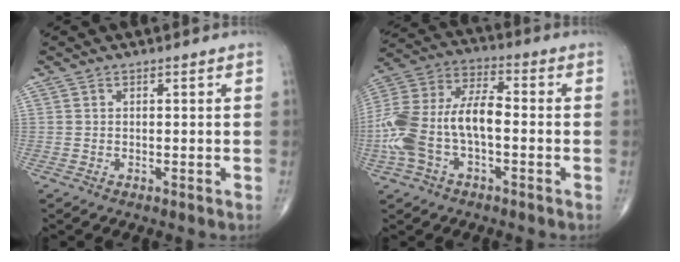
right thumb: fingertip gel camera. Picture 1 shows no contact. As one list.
[{"total": 17.4, "force": [-3.1, 9.0, 14.6], "torque": [-0.319, 0.040, -0.060]}]